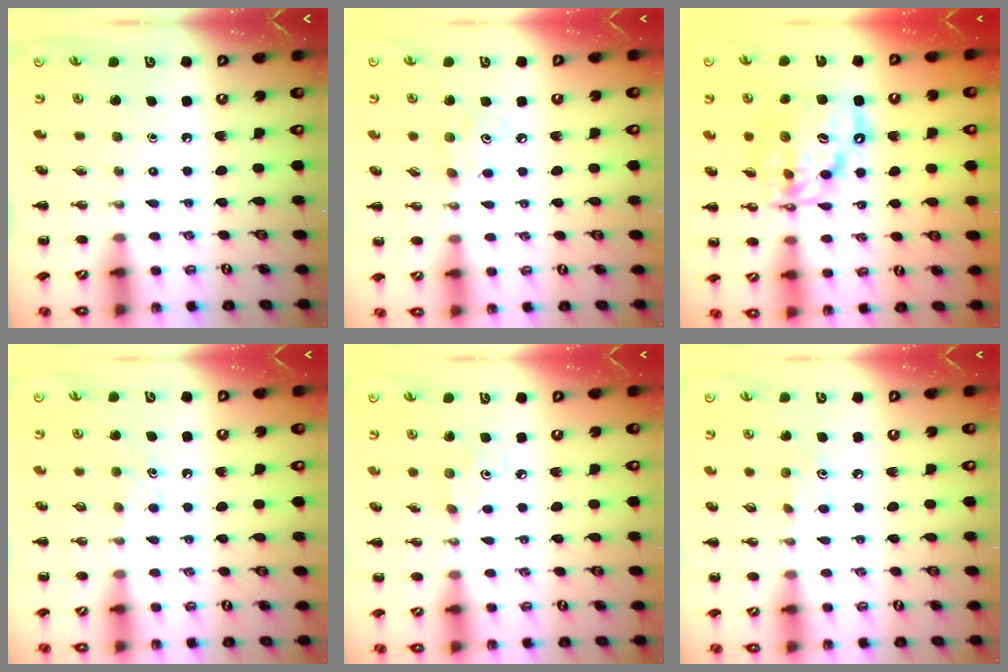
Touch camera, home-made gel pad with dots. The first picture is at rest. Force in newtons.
{"total": 4.1, "press": 4.0, "slide": 0.9}
{"total": 13.8, "press": 13.3, "slide": 3.8}
{"total": 4.9, "press": 4.7, "slide": 1.4}
{"total": 2.6, "press": 2.5, "slide": 0.8}
{"total": 5.3, "press": 5.1, "slide": 1.4}